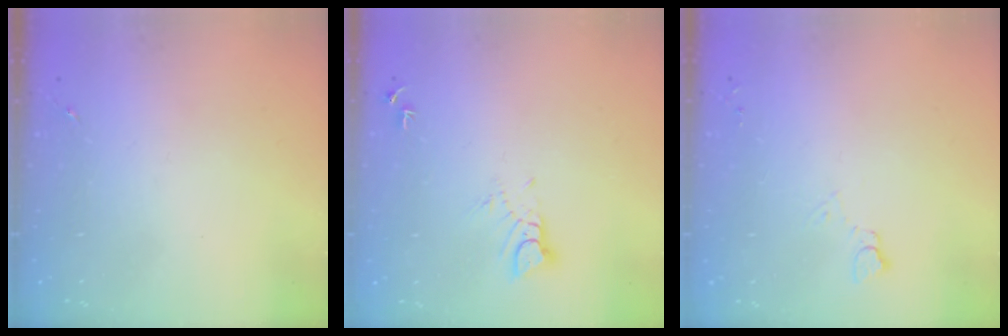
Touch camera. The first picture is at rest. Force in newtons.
{"total": 4.3, "press": 4.3, "slide": 0.4}
{"total": 3.8, "press": 3.7, "slide": 0.5}